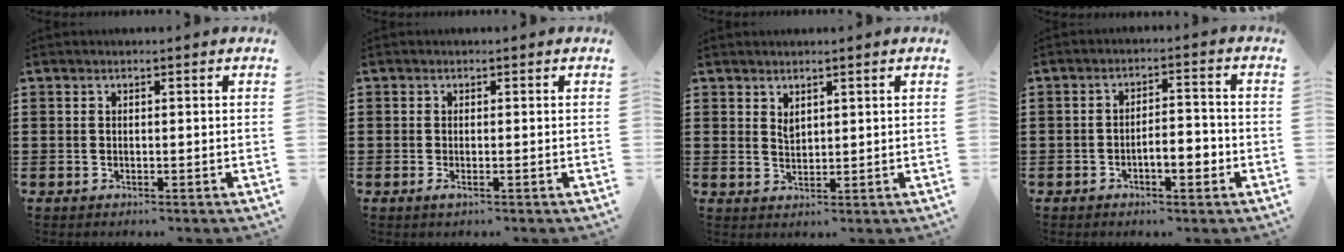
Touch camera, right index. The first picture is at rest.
{"total": 1.0, "force": [-0.3, 0.1, 0.9], "torque": [-0.016, -0.003, -0.005]}
{"total": 1.7, "force": [1.4, 0.7, 0.5], "torque": [-0.012, 0.002, 0.027]}
{"total": 4.1, "force": [-2.0, 1.5, 3.3], "torque": [-0.057, 0.005, -0.037]}